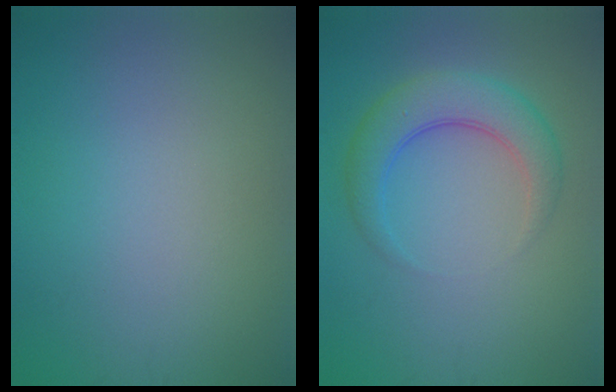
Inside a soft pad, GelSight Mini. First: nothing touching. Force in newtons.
{"total": 4.5, "press": 4.5, "slide": 0.2}